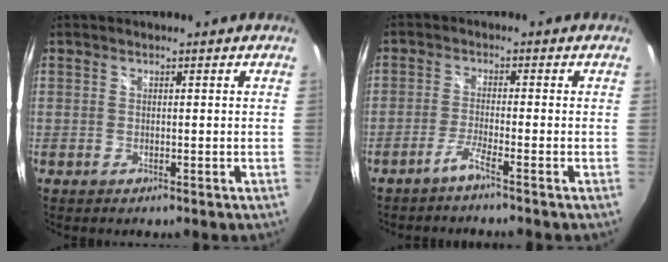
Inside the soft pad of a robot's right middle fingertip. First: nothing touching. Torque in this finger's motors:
{"motor_torque": [0.97, -0.85, 0.01, 0.05]}